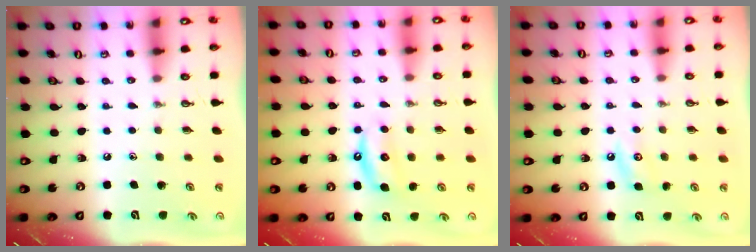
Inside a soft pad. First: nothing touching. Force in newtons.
{"total": 6.1, "press": 6.1, "slide": 0.7}
{"total": 5.8, "press": 5.8, "slide": 0.9}